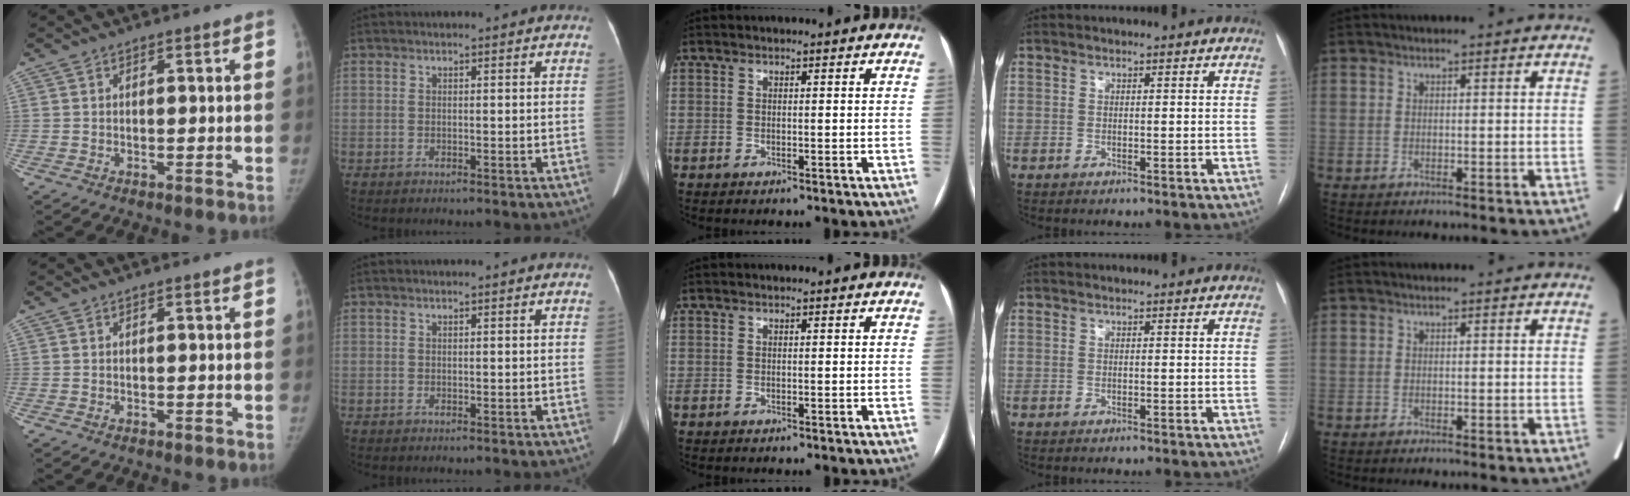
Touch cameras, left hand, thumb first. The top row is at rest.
{}